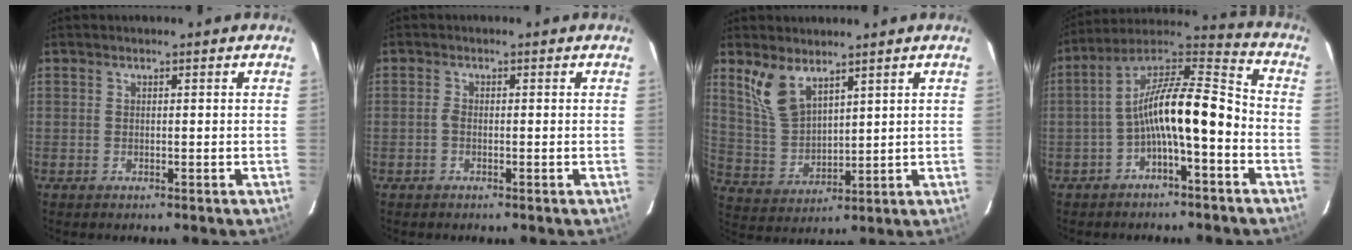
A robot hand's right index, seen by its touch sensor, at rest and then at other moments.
{"total": 1.0, "force": [-0.4, 0.5, 0.8], "torque": [-0.018, 0.003, -0.008]}
{"total": 8.4, "force": [5.6, 3.8, 4.9], "torque": [-0.099, 0.002, 0.127]}
{"total": 12.9, "force": [-4.4, 3.3, 11.6], "torque": [-0.215, 0.025, -0.081]}